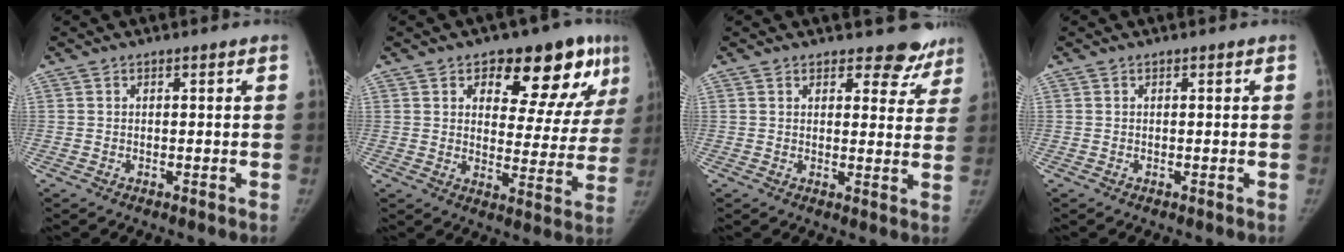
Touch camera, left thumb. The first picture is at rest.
{"total": 17.9, "force": [9.4, 8.8, 12.5], "torque": [-0.099, -0.030, 0.127]}
{"total": 7.4, "force": [6.4, 3.5, 1.4], "torque": [0.029, -0.037, 0.063]}
{"total": 0.0}